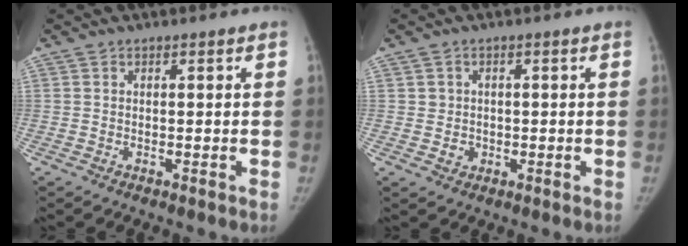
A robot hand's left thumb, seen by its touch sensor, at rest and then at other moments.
{"total": 2.3, "force": [-0.2, 2.3, 0.4], "torque": [0.010, 0.002, 0.000]}